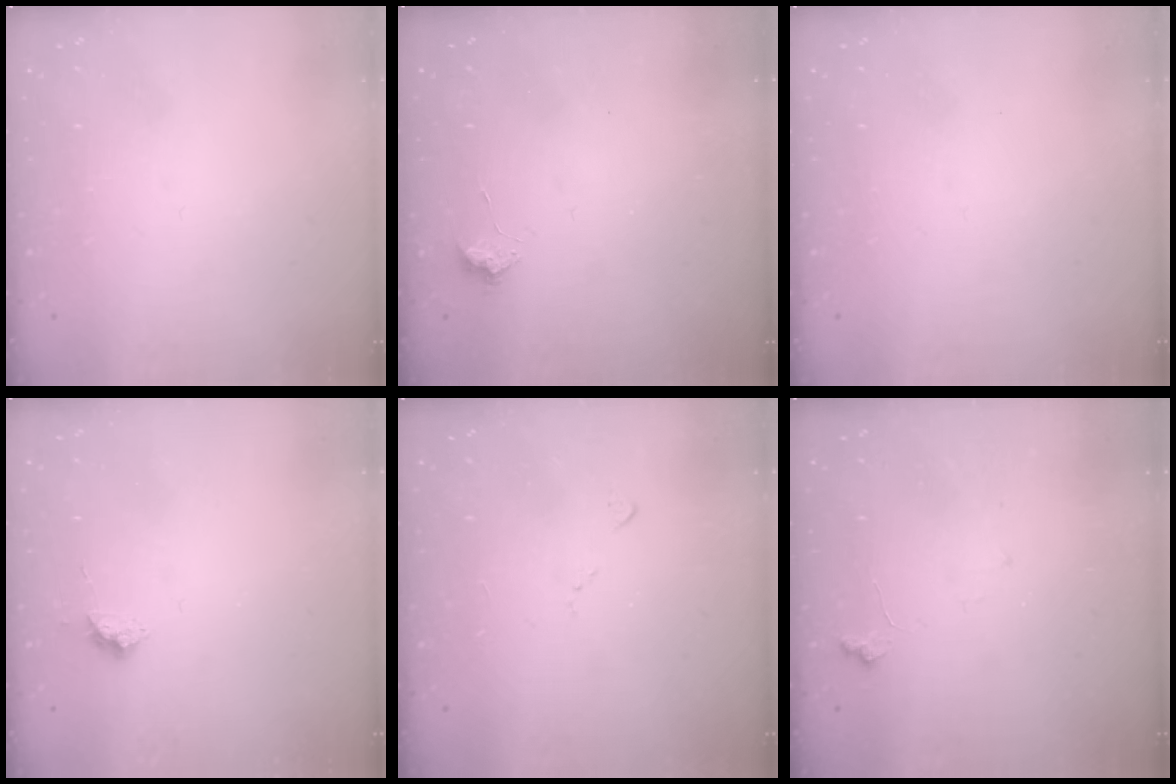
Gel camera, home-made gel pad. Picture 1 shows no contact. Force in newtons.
{"total": 4.4, "press": 4.4, "slide": 0.7}
{"total": 0.0}
{"total": 6.4, "press": 6.3, "slide": 0.9}
{"total": 6.2, "press": 6.1, "slide": 0.8}
{"total": 6.1, "press": 6.0, "slide": 0.5}